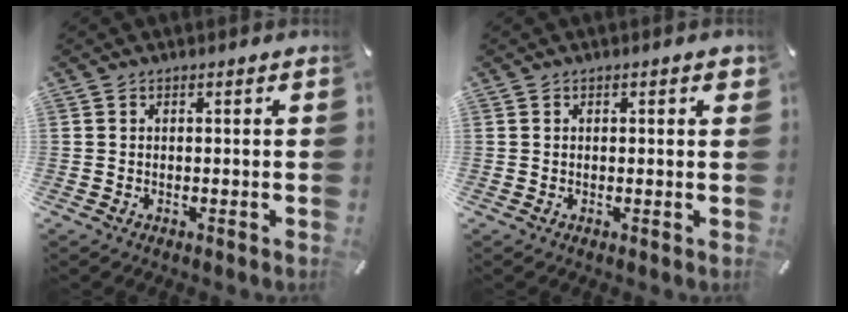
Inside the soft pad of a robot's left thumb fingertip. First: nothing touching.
{"total": 1.1, "force": [0.4, 0.3, 0.9], "torque": [-0.010, 0.000, 0.003]}